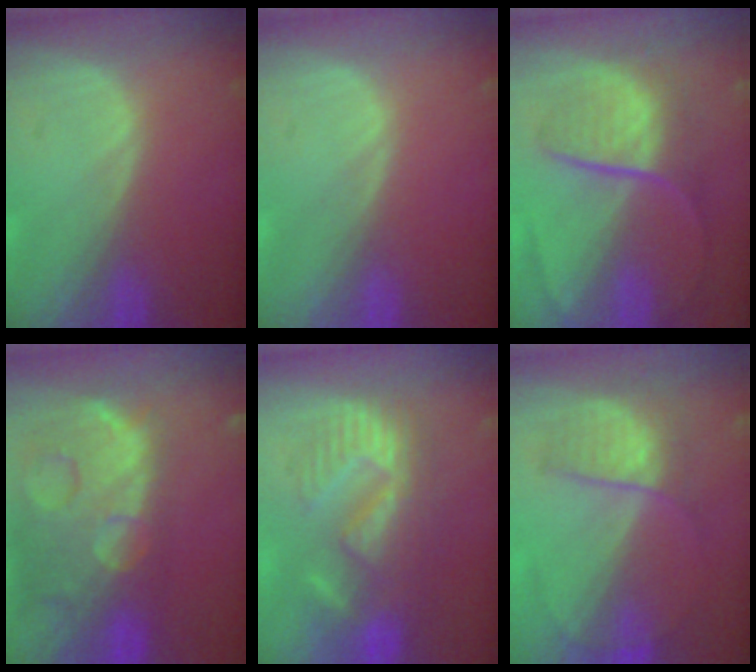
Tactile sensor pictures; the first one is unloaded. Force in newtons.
{"total": 0.0}
{"total": 9.0, "press": 7.5, "slide": 5.0}
{"total": 14.5, "press": 11.7, "slide": 8.5}
{"total": 8.6, "press": 8.5, "slide": 1.4}
{"total": 5.9, "press": 5.8, "slide": 1.0}